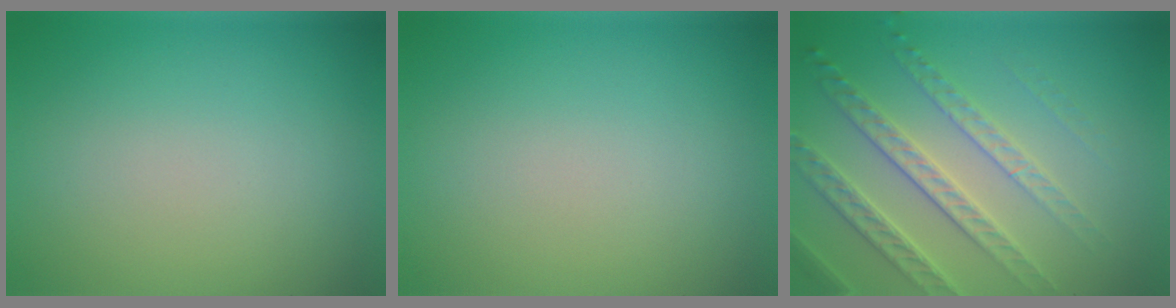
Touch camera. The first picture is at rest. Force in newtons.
{"total": 0.0}
{"total": 4.7, "press": 4.0, "slide": 2.5}